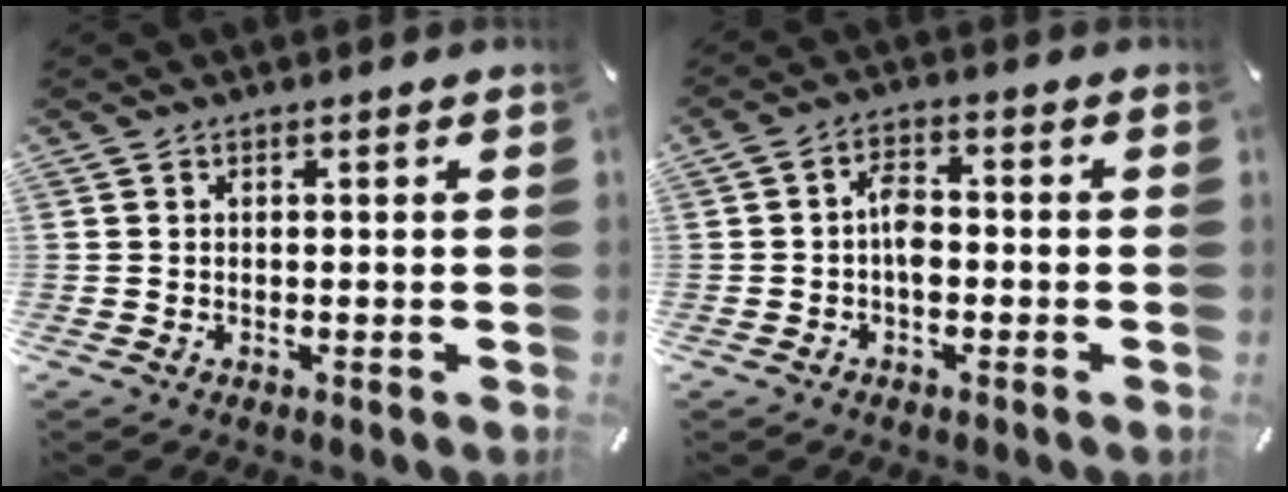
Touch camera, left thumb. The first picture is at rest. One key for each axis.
{"total": 5.0, "fx": -1.1, "fy": 2.9, "fz": 3.9, "tx": -0.077, "ty": 0.010, "tz": -0.020}